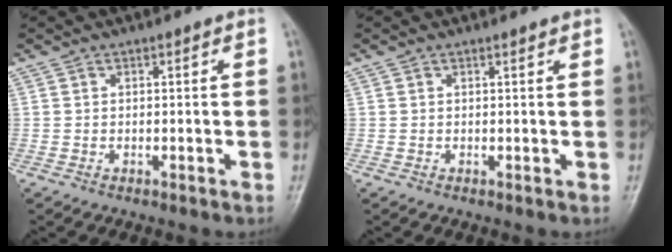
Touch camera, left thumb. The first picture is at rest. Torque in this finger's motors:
{"motor_torque": [-0.07, -0.01, -0.27, -0.23, 0.00]}